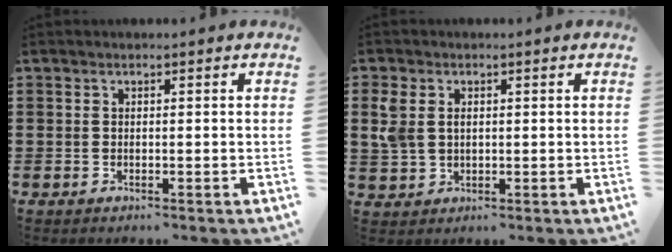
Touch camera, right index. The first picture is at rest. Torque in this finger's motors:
{"motor_torque": [0.18, 0.03, 0.35, 0.09]}